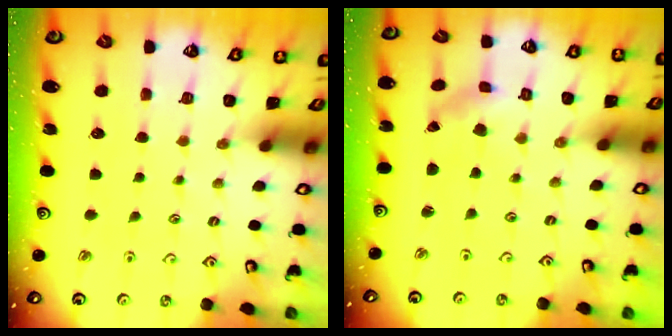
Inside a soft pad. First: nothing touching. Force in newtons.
{"total": 2.7, "press": 2.3, "slide": 1.3}